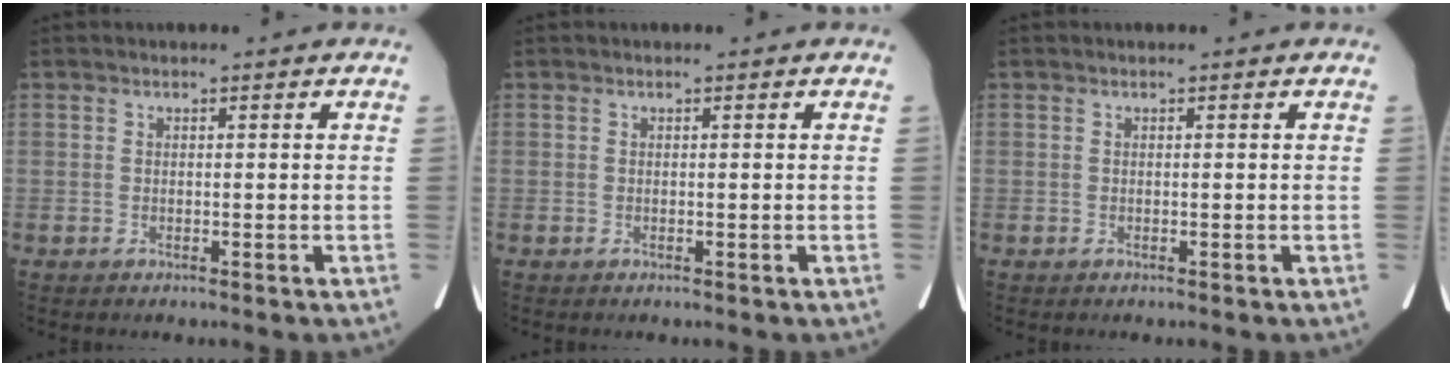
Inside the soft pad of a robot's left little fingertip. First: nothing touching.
{"total": 0.0}
{"total": 0.0}